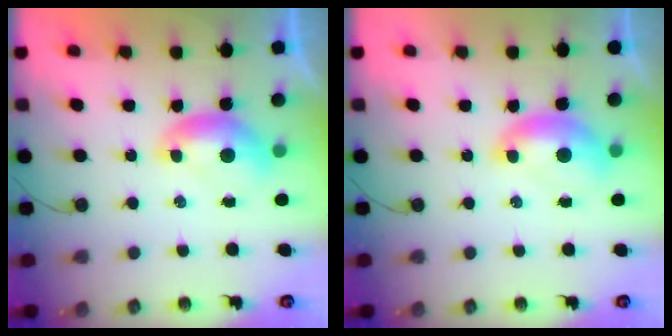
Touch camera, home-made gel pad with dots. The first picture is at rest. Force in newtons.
{"total": 1.5, "press": 1.4, "slide": 0.6}